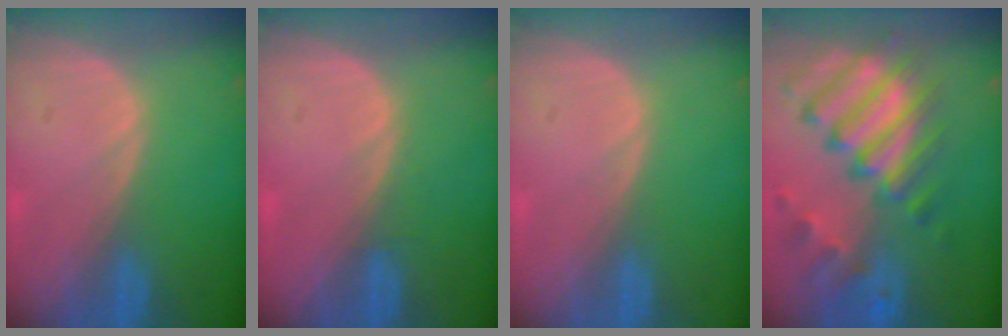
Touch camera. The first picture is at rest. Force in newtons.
{"total": 0.6, "press": 0.6, "slide": 0.2}
{"total": 0.0}
{"total": 11.4, "press": 9.9, "slide": 5.7}